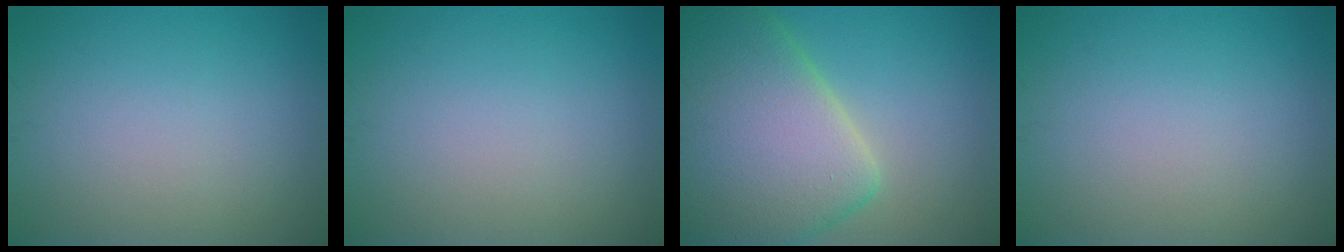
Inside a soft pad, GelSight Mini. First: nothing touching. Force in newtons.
{"total": 0.0}
{"total": 12.3, "press": 12.3, "slide": 0.9}
{"total": 0.0}